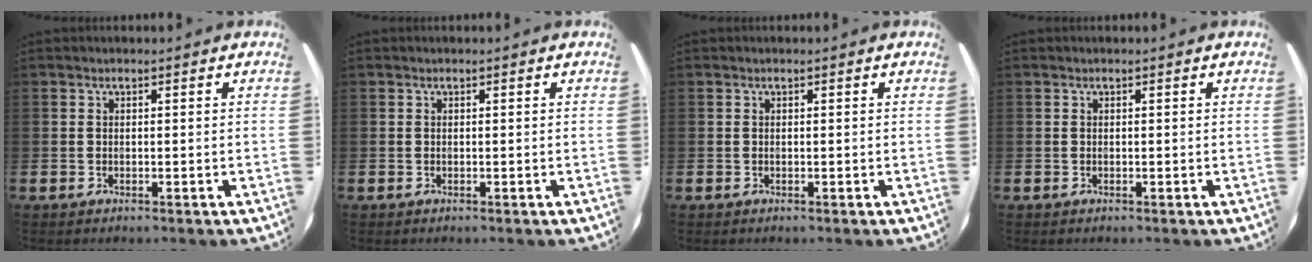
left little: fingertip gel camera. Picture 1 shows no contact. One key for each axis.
{"total": 0.0}
{"total": 0.0}
{"total": 0.0}